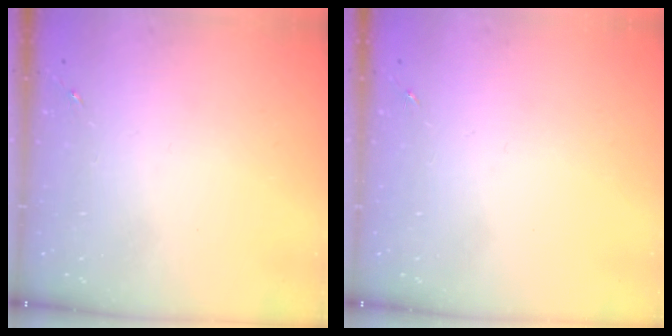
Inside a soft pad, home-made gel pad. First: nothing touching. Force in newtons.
{"total": 0.0}